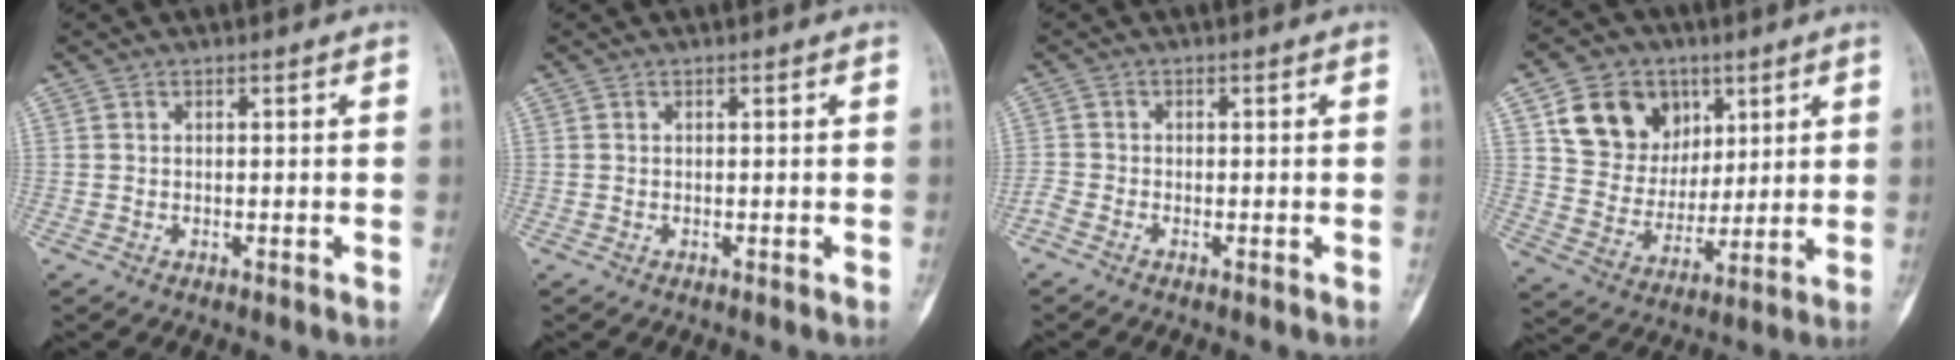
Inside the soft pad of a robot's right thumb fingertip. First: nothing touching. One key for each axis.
{"total": 0.0}
{"total": 1.7, "fx": -1.2, "fy": 0.8, "fz": 0.9, "tx": -0.027, "ty": 0.004, "tz": -0.029}
{"total": 14.9, "fx": 6.5, "fy": 11.9, "fz": 6.2, "tx": -0.067, "ty": -0.019, "tz": 0.123}